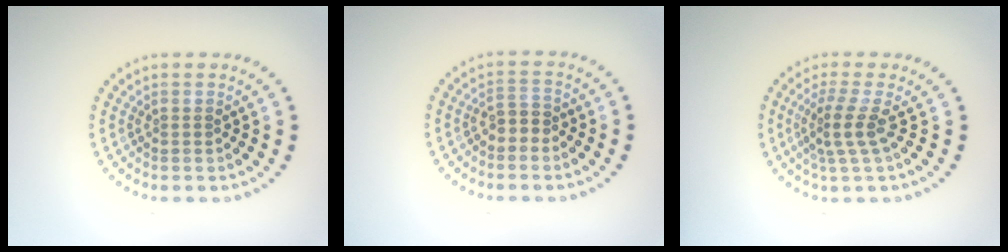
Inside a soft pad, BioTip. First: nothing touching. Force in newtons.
{"total": 1.6, "press": 1.4, "slide": 0.7}
{"total": 2.9, "press": 2.1, "slide": 2.0}